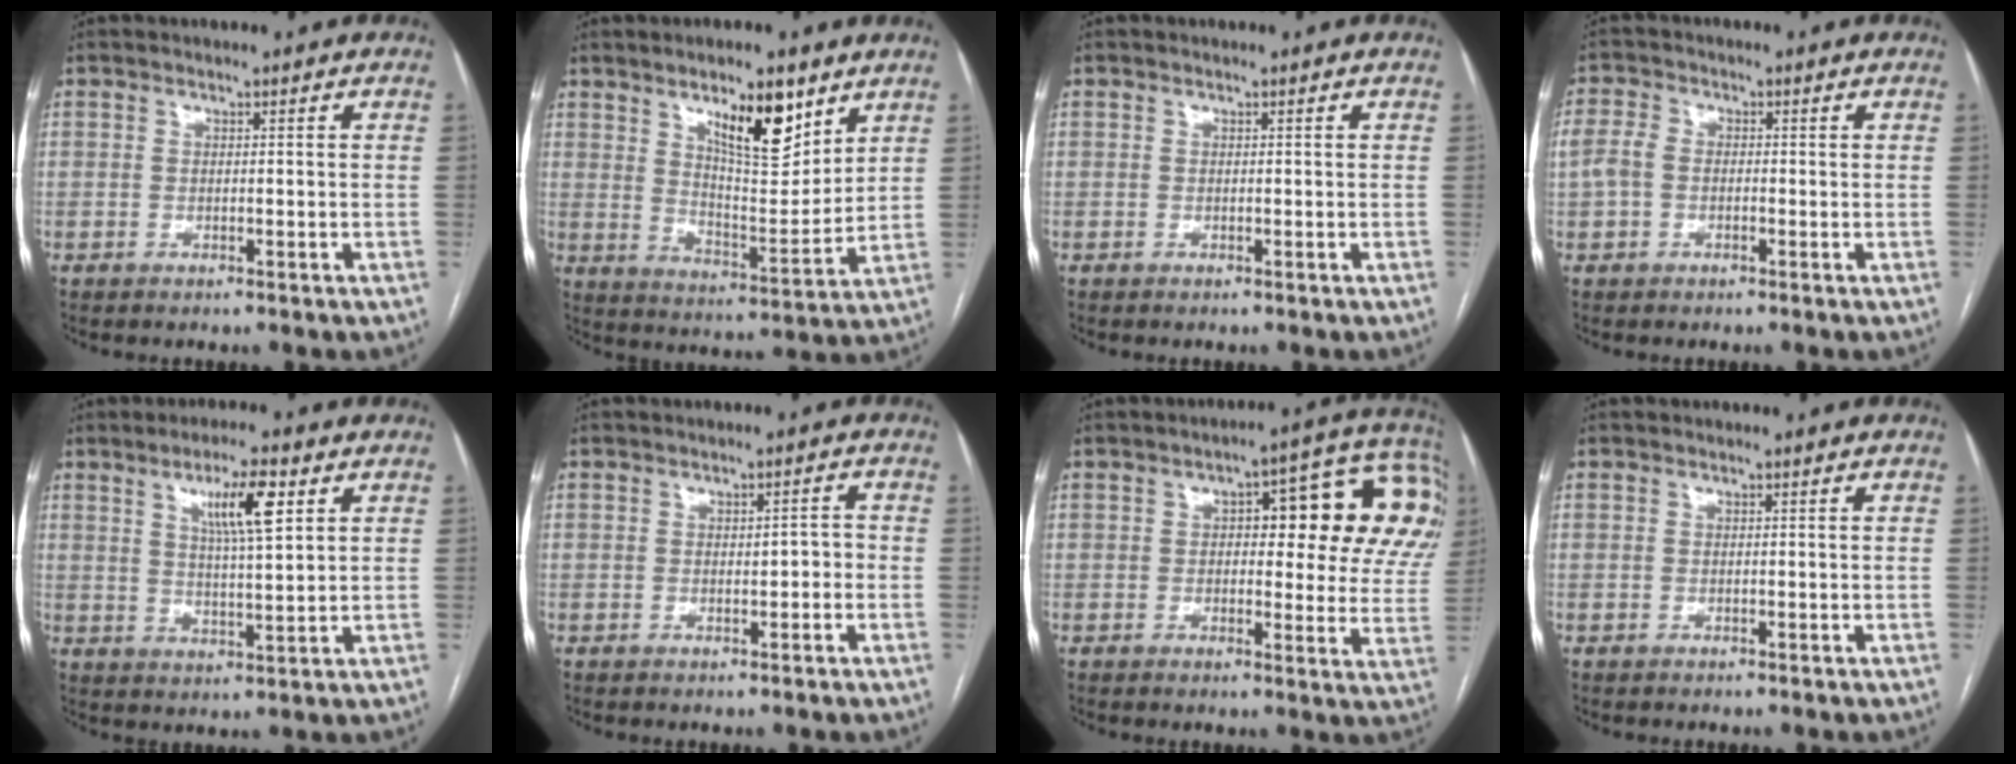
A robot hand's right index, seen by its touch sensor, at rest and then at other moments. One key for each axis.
{"total": 12.0, "fx": 7.0, "fy": 3.5, "fz": 9.1, "tx": -0.144, "ty": -0.006, "tz": 0.121}
{"total": 0.0}
{"total": 3.4, "fx": -0.3, "fy": 2.5, "fz": 2.3, "tx": -0.070, "ty": 0.015, "tz": -0.009}
{"total": 8.1, "fx": 3.7, "fy": 0.9, "fz": 7.1, "tx": -0.124, "ty": 0.001, "tz": 0.063}
{"total": 2.5, "fx": -0.4, "fy": 0.9, "fz": 2.3, "tx": -0.034, "ty": 0.004, "tz": -0.002}
{"total": 17.8, "fx": 4.9, "fy": 6.6, "fz": 15.8, "tx": -0.178, "ty": 0.045, "tz": 0.056}
{"total": 0.0}